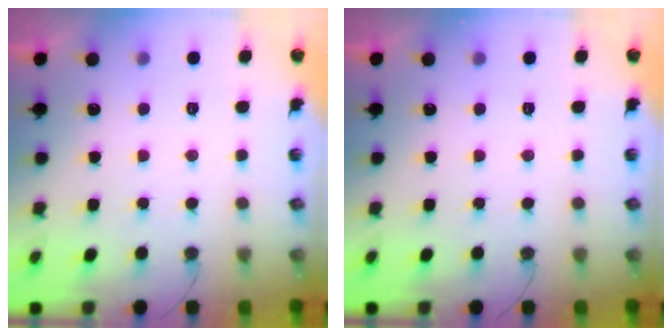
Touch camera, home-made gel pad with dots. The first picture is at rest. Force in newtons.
{"total": 0.0}